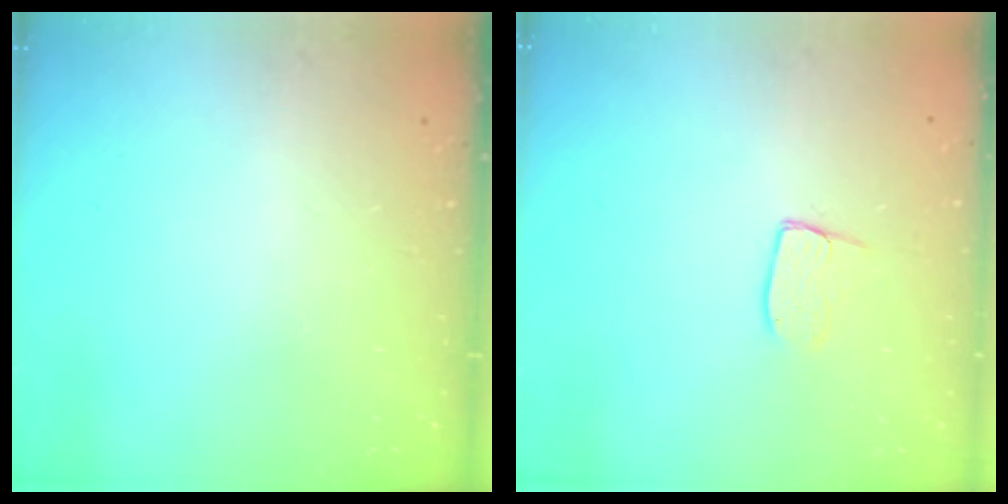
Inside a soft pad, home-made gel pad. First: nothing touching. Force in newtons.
{"total": 5.3, "press": 5.3, "slide": 0.4}